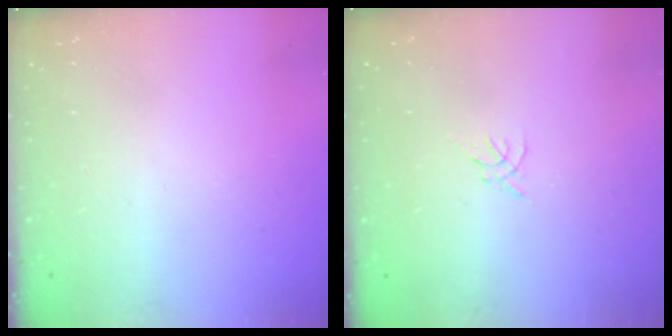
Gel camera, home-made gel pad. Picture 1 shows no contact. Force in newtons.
{"total": 0.0}